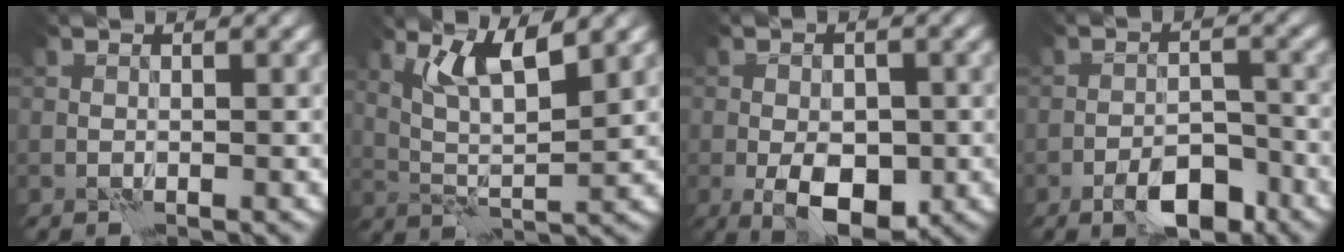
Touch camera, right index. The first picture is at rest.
{"total": 4.7, "force": [2.6, 0.9, 3.8], "torque": [-0.083, -0.009, 0.052]}
{"total": 5.7, "force": [-1.9, 2.9, 4.6], "torque": [-0.074, -0.003, -0.033]}
{"total": 5.4, "force": [-3.6, 2.1, 3.4], "torque": [-0.048, 0.006, -0.059]}